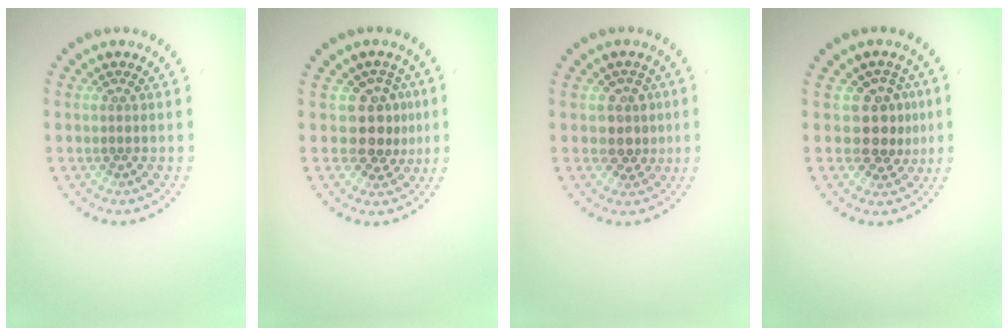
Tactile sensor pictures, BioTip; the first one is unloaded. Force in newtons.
{"total": 3.4, "press": 2.9, "slide": 1.7}
{"total": 2.5, "press": 2.2, "slide": 1.2}
{"total": 3.3, "press": 2.8, "slide": 1.6}